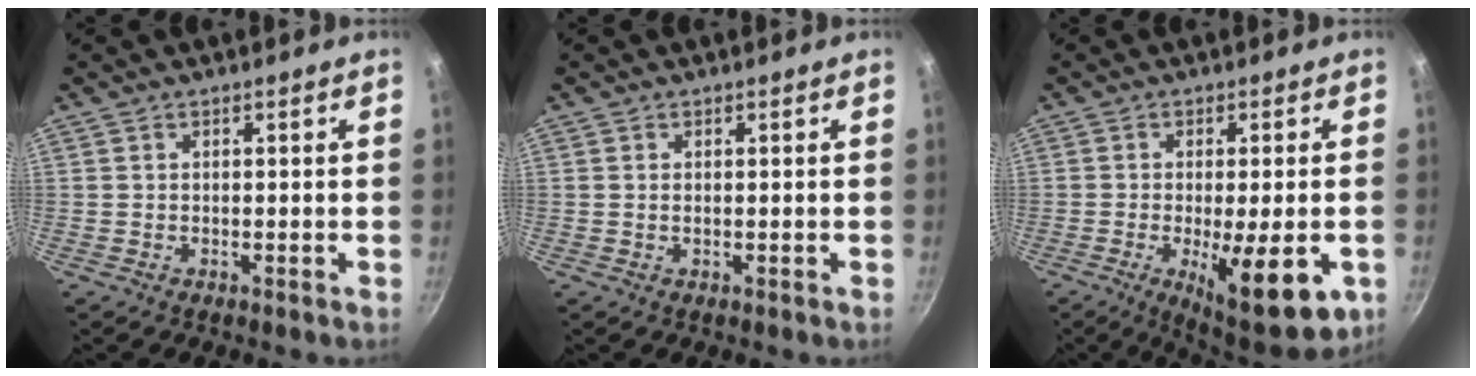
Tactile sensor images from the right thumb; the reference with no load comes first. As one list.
[{"total": 0.0}, {"total": 14.7, "force": [-4.7, 4.8, 13.1], "torque": [-0.164, -0.011, -0.052]}]